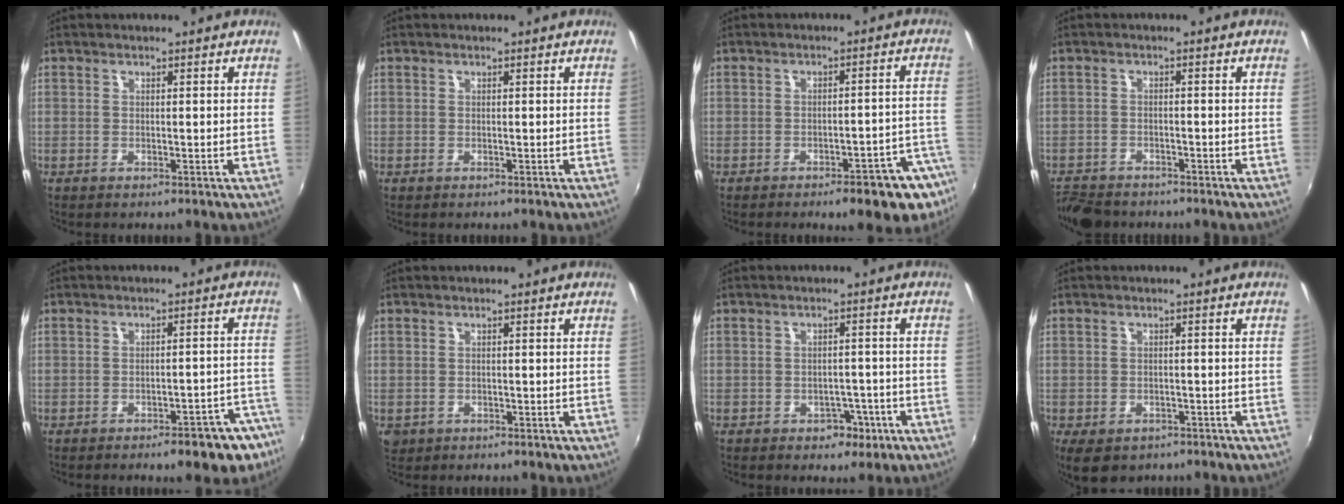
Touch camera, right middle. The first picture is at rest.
{"total": 0.0}
{"total": 9.7, "force": [-6.8, 2.3, 6.6], "torque": [-0.059, 0.004, -0.081]}
{"total": 7.0, "force": [-6.2, 2.7, 1.8], "torque": [-0.062, -0.013, -0.108]}
{"total": 8.0, "force": [-6.3, 2.7, 4.2], "torque": [-0.039, 0.026, -0.063]}
{"total": 2.5, "force": [-0.7, 2.2, 1.1], "torque": [-0.024, -0.004, -0.008]}
{"total": 4.1, "force": [-2.2, 3.0, 1.7], "torque": [-0.034, 0.004, -0.019]}
{"total": 6.5, "force": [-4.0, 3.9, 3.3], "torque": [-0.073, -0.027, -0.055]}